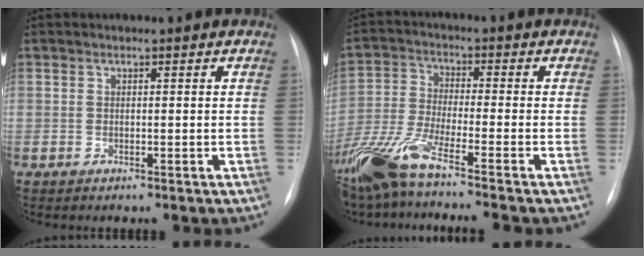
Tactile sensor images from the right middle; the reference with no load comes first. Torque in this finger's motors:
{"motor_torque": [1.08, -1.05, 0.44, 0.16]}